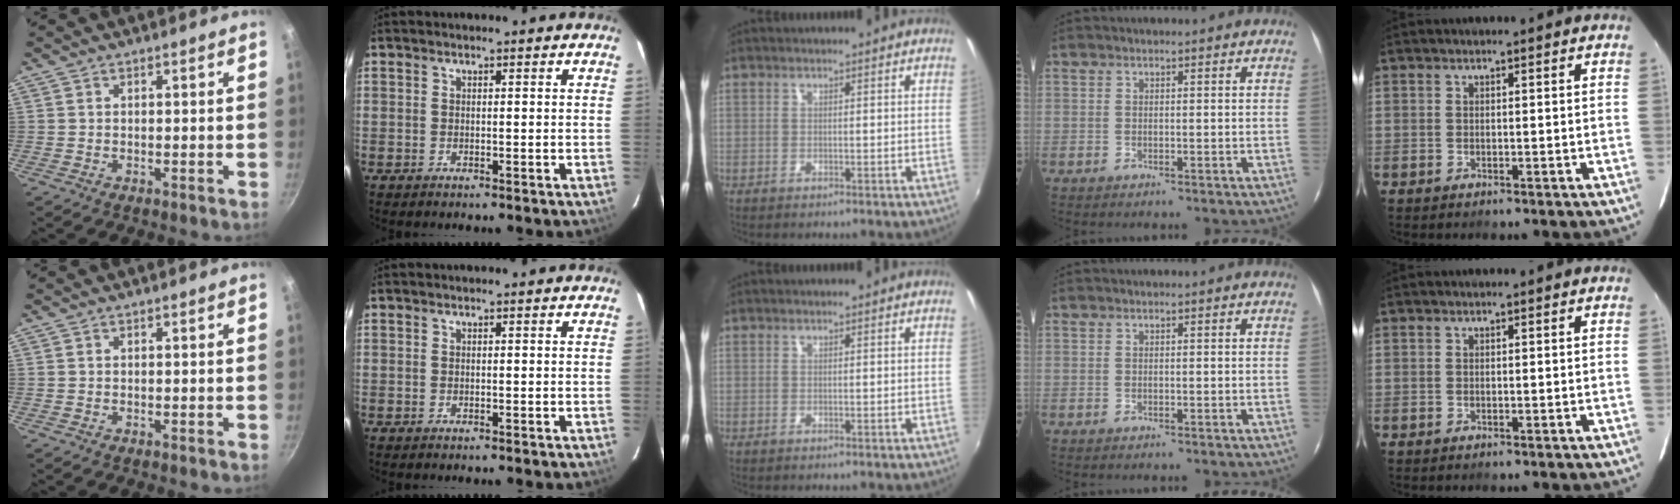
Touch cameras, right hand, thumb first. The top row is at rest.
{}